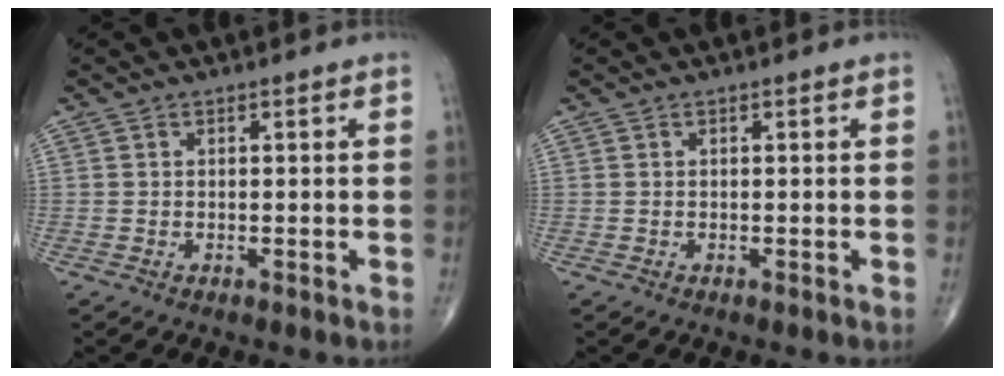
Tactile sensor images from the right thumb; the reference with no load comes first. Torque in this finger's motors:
{"motor_torque": [0.10, 0.10, -0.11, -0.11, 0.01]}